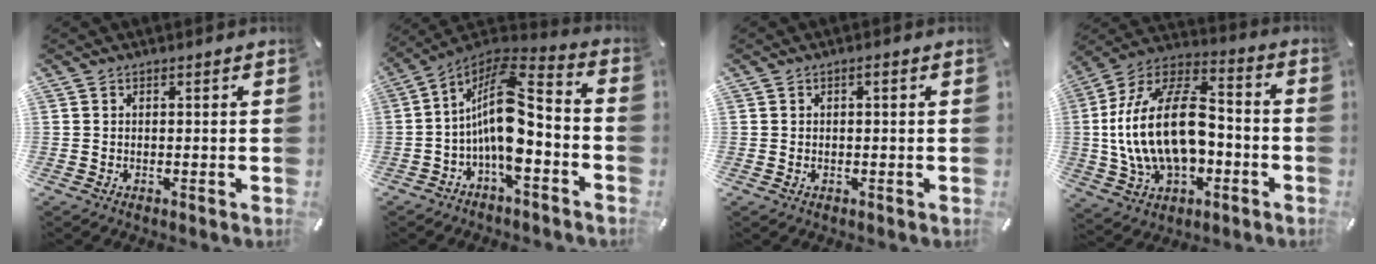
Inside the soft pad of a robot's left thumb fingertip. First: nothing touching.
{"total": 13.8, "force": [-2.5, 5.8, 12.2], "torque": [-0.243, -0.015, -0.046]}
{"total": 1.3, "force": [0.1, 0.4, 1.2], "torque": [-0.023, 0.002, 0.001]}
{"total": 24.1, "force": [-1.8, 15.3, 18.5], "torque": [-0.364, 0.016, -0.024]}